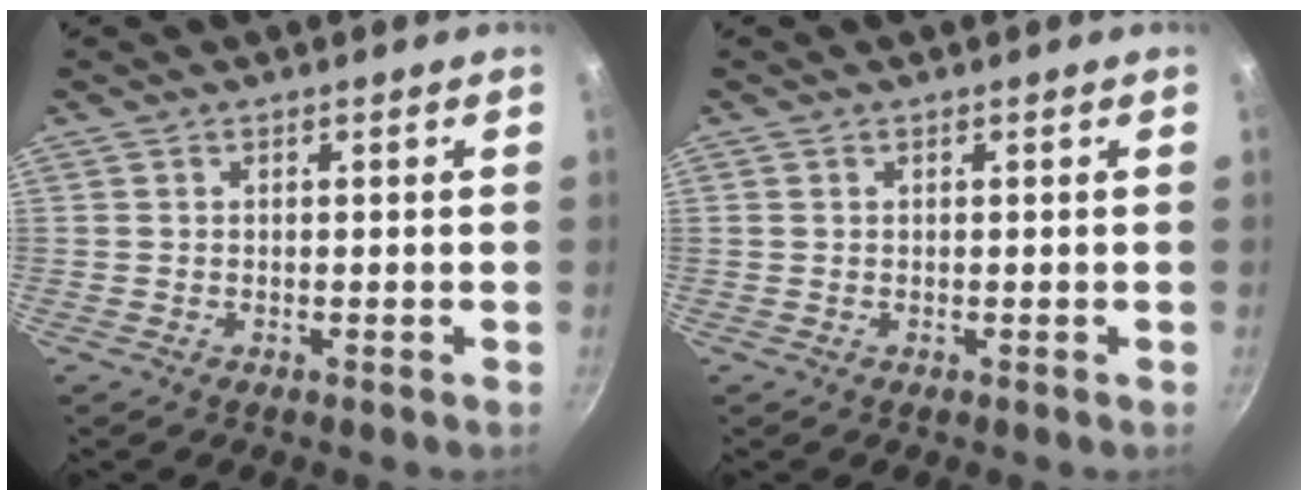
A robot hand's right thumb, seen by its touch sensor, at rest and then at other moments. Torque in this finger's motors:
{"motor_torque": [-0.47, 0.71, 0.06, -0.33, 0.06]}